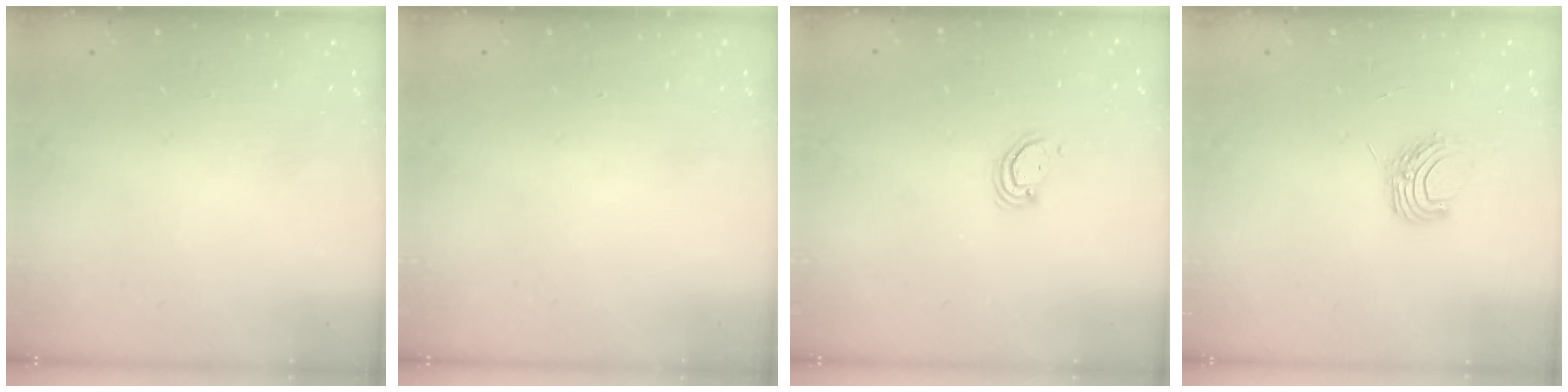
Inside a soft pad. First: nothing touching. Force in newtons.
{"total": 0.0}
{"total": 3.7, "press": 3.7, "slide": 0.3}
{"total": 6.9, "press": 6.9, "slide": 0.6}